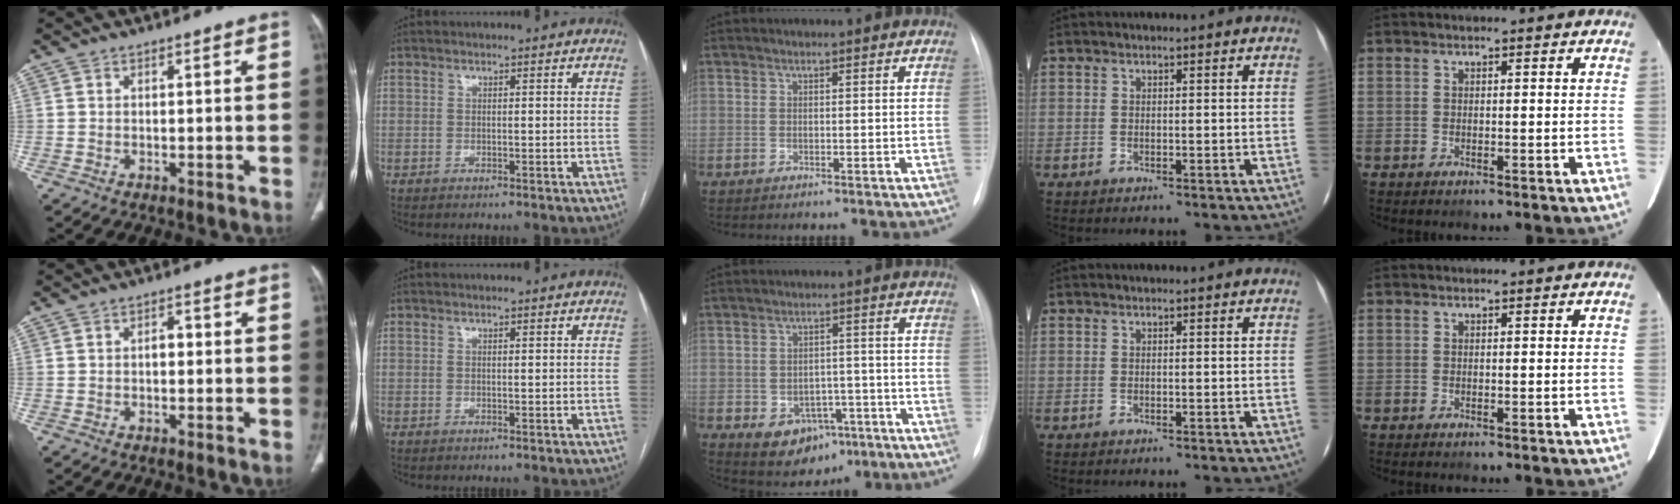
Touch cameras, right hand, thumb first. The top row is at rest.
{"thumb": {"total": 2.0, "force": [-0.1, 1.3, 1.5], "torque": [-0.017, 0.008, -0.005]}, "middle": {"total": 7.7, "force": [-3.5, 5.6, 4.0], "torque": [-0.059, 0.014, -0.039]}}